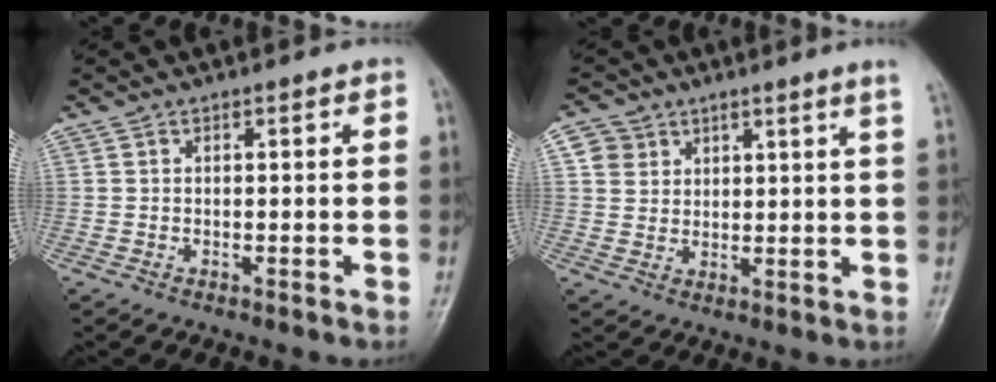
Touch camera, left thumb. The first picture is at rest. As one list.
[{"total": 5.6, "force": [3.9, 2.8, 3.0], "torque": [-0.027, -0.022, 0.060]}]